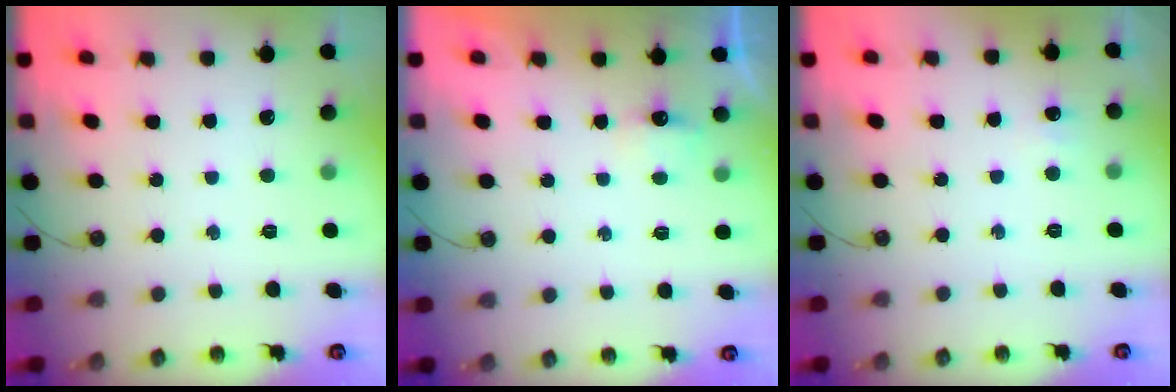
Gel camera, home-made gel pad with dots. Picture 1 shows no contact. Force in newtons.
{"total": 2.7, "press": 2.6, "slide": 0.4}
{"total": 3.7, "press": 3.7, "slide": 0.4}